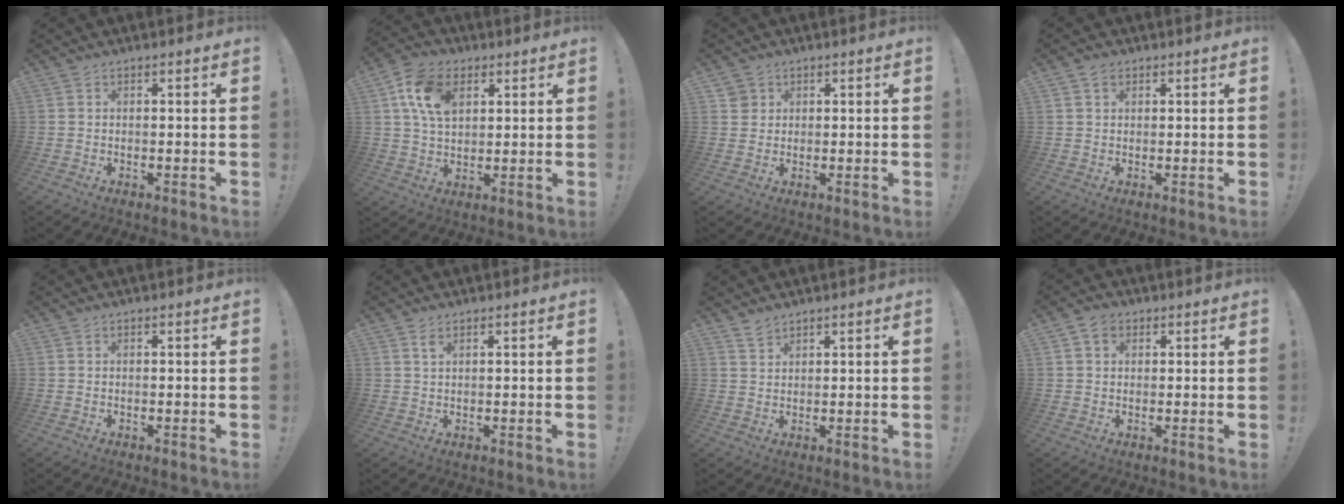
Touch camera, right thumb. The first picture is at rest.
{"total": 13.1, "force": [5.1, 8.7, 8.3], "torque": [-0.147, 0.004, 0.099]}
{"total": 2.8, "force": [1.5, 2.4, -0.1], "torque": [0.003, 0.000, 0.027]}
{"total": 1.8, "force": [1.1, 1.2, 0.8], "torque": [-0.015, 0.001, 0.021]}
{"total": 0.0}
{"total": 2.1, "force": [1.2, 0.8, 1.5], "torque": [-0.028, -0.001, 0.022]}
{"total": 2.6, "force": [2.3, 0.8, 0.8], "torque": [-0.010, -0.017, 0.043]}
{"total": 3.8, "force": [1.4, 2.8, 2.1], "torque": [-0.035, 0.002, 0.026]}